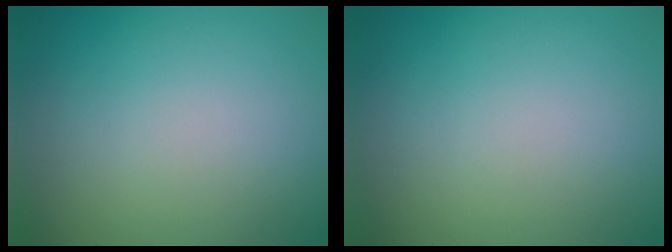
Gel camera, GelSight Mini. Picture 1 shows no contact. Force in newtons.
{"total": 0.0}